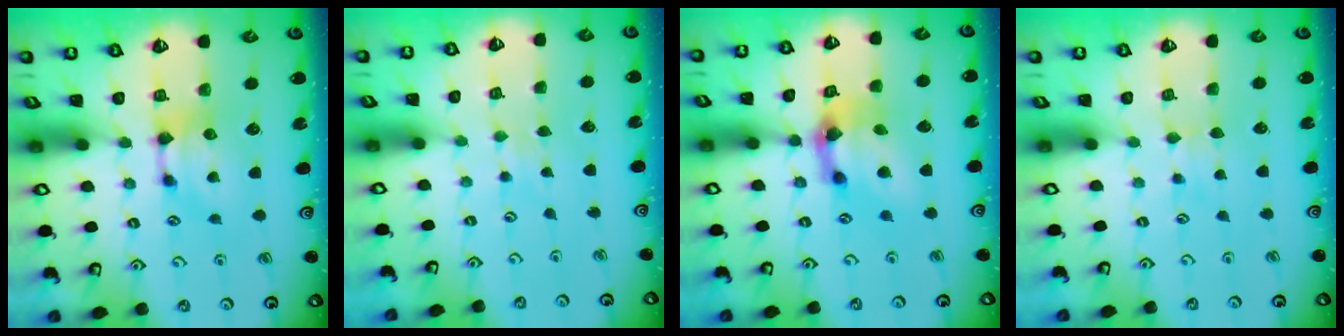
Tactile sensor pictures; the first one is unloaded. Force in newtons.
{"total": 3.6, "press": 3.6, "slide": 0.5}
{"total": 6.2, "press": 5.7, "slide": 2.6}
{"total": 2.6, "press": 2.5, "slide": 0.2}